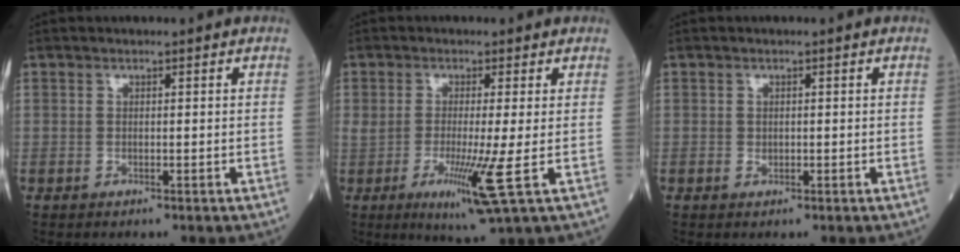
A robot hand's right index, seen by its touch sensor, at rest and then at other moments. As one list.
[{"total": 7.1, "force": [-1.6, -0.9, 6.9], "torque": [-0.123, -0.026, -0.023]}, {"total": 0.6, "force": [-0.1, 0.5, 0.2], "torque": [-0.002, 0.001, -0.001]}]